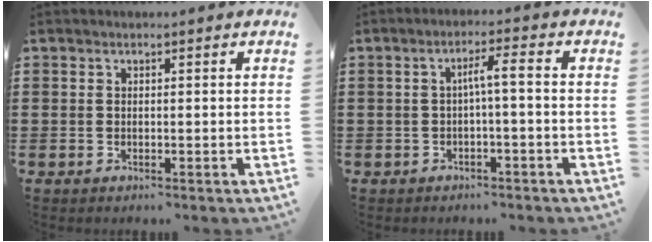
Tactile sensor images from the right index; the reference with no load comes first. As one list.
[{"total": 3.3, "force": [-0.6, 0.1, 3.2], "torque": [-0.062, 0.005, -0.015]}]